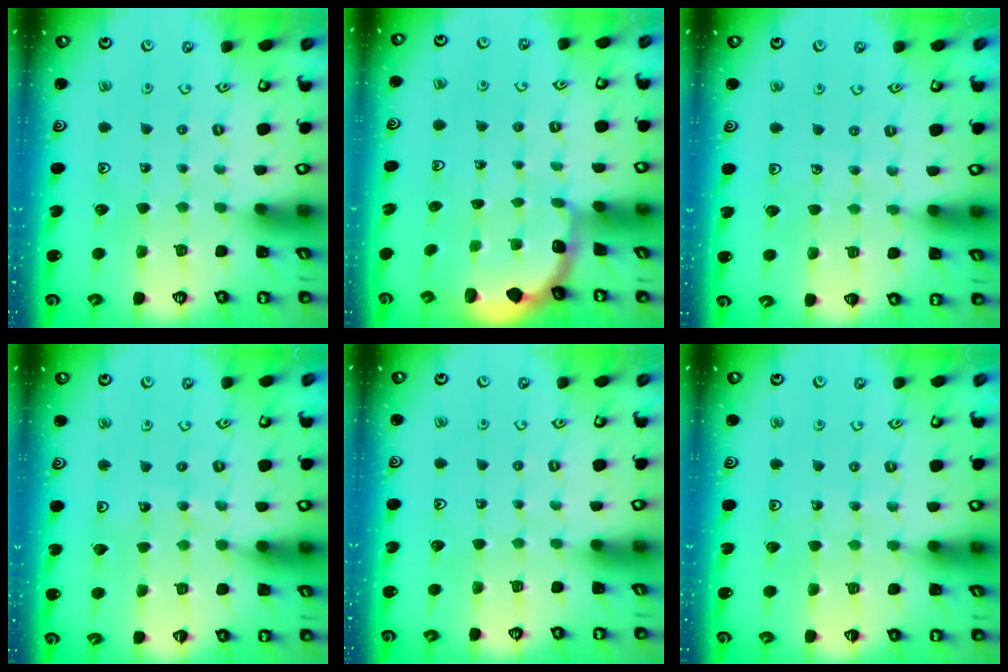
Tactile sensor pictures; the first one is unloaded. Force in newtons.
{"total": 1.9, "press": 1.8, "slide": 0.8}
{"total": 4.5, "press": 4.0, "slide": 2.0}
{"total": 7.1, "press": 7.1, "slide": 0.9}
{"total": 0.0}
{"total": 5.5, "press": 5.4, "slide": 0.7}